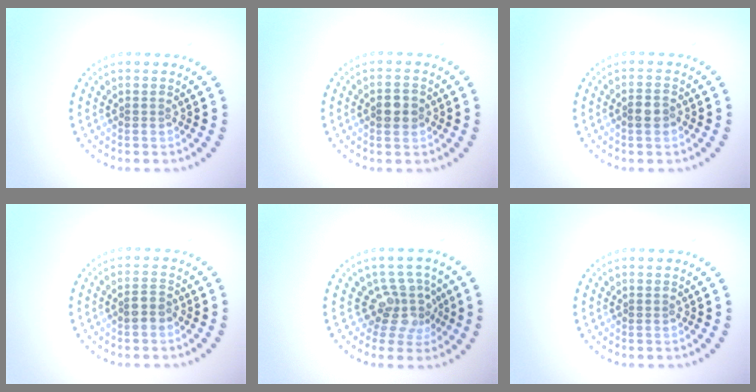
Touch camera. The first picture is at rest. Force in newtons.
{"total": 2.2, "press": 2.2, "slide": 0.0}
{"total": 1.7, "press": 1.7, "slide": 0.3}
{"total": 1.5, "press": 1.4, "slide": 0.5}
{"total": 3.6, "press": 2.6, "slide": 2.4}
{"total": 0.0}